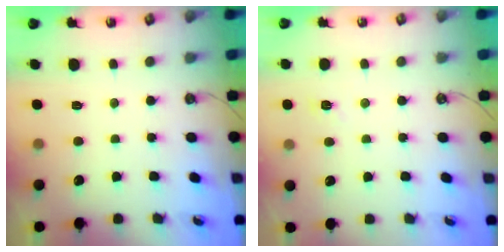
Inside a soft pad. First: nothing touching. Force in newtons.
{"total": 2.9, "press": 2.8, "slide": 0.5}